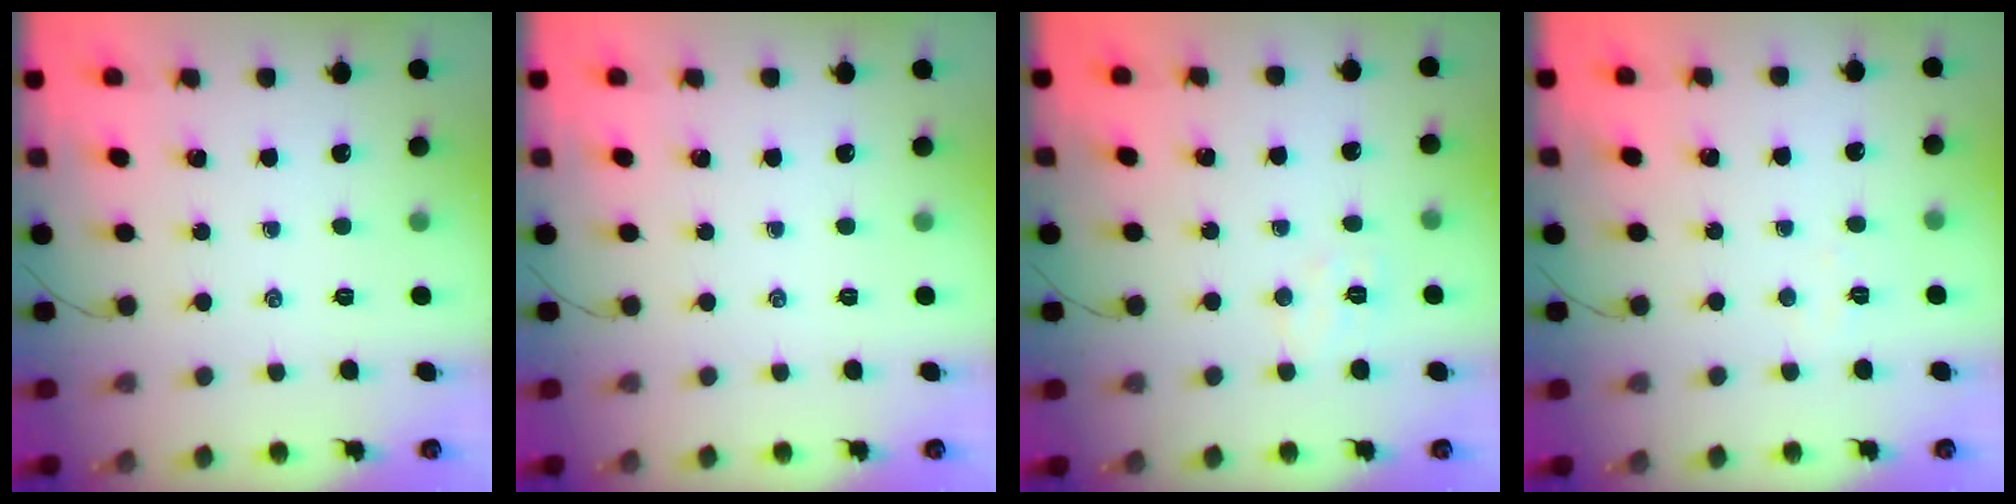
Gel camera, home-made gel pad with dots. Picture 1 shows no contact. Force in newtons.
{"total": 0.0}
{"total": 5.5, "press": 5.4, "slide": 1.1}
{"total": 2.4, "press": 2.3, "slide": 0.6}